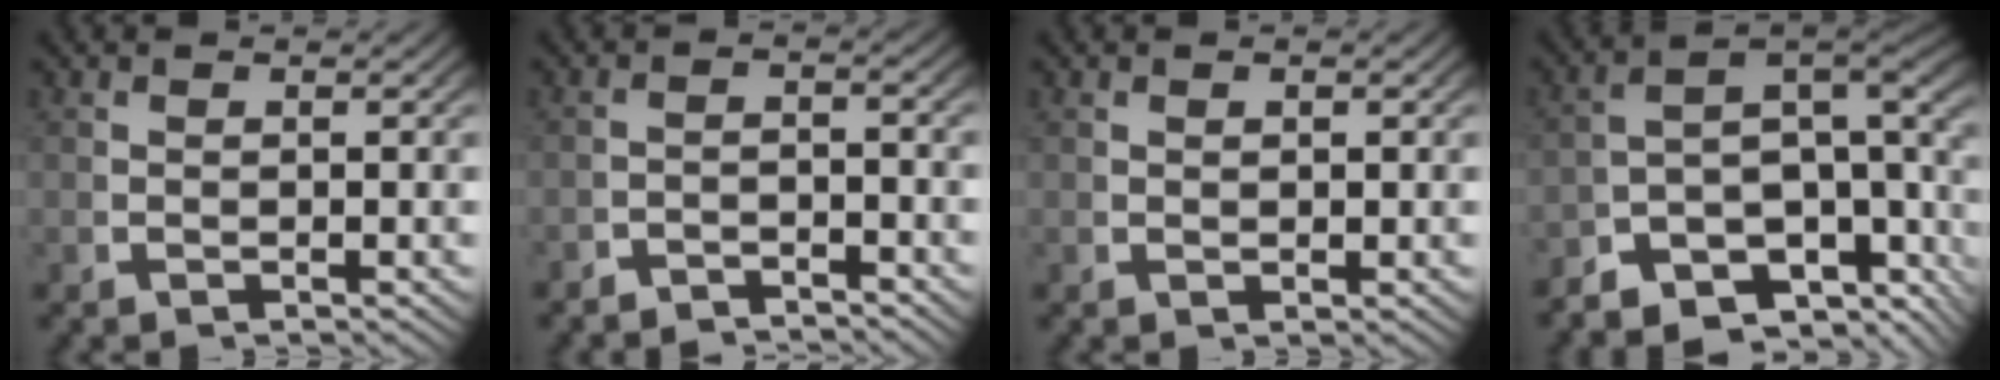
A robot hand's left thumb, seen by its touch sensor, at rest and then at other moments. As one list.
[{"total": 3.0, "force": [-2.9, 0.4, 0.4], "torque": [0.002, -0.010, -0.050]}, {"total": 0.6, "force": [0.4, 0.3, 0.4], "torque": [-0.008, -0.006, 0.011]}, {"total": 12.1, "force": [-1.7, 7.9, 9.0], "torque": [-0.131, -0.016, -0.042]}]